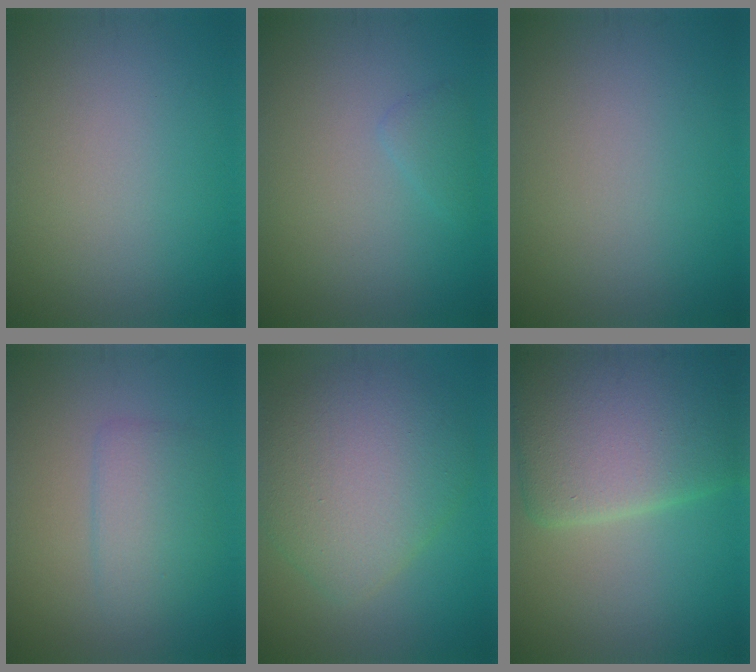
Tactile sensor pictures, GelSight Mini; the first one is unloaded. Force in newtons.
{"total": 1.1, "press": 1.1, "slide": 0.1}
{"total": 0.0}
{"total": 3.0, "press": 3.0, "slide": 0.1}
{"total": 7.5, "press": 7.5, "slide": 0.6}
{"total": 11.0, "press": 11.0, "slide": 0.3}